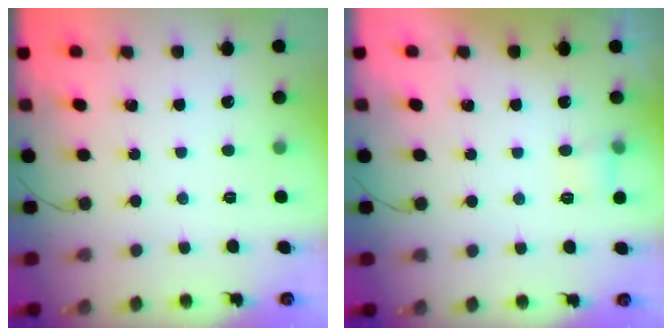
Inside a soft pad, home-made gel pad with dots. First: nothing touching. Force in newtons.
{"total": 4.2, "press": 3.9, "slide": 1.5}